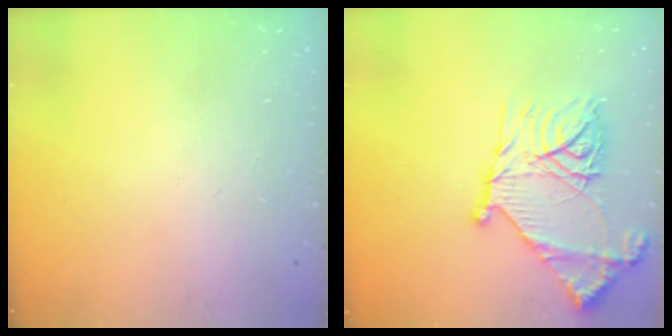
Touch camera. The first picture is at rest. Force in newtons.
{"total": 22.5, "press": 22.4, "slide": 2.2}